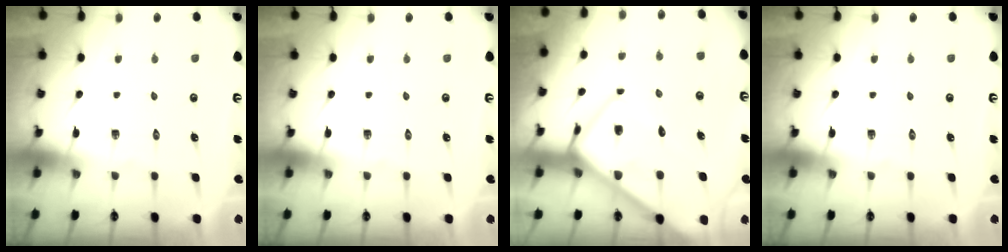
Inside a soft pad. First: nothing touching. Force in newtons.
{"total": 0.0}
{"total": 13.8, "press": 13.8, "slide": 1.2}
{"total": 0.0}